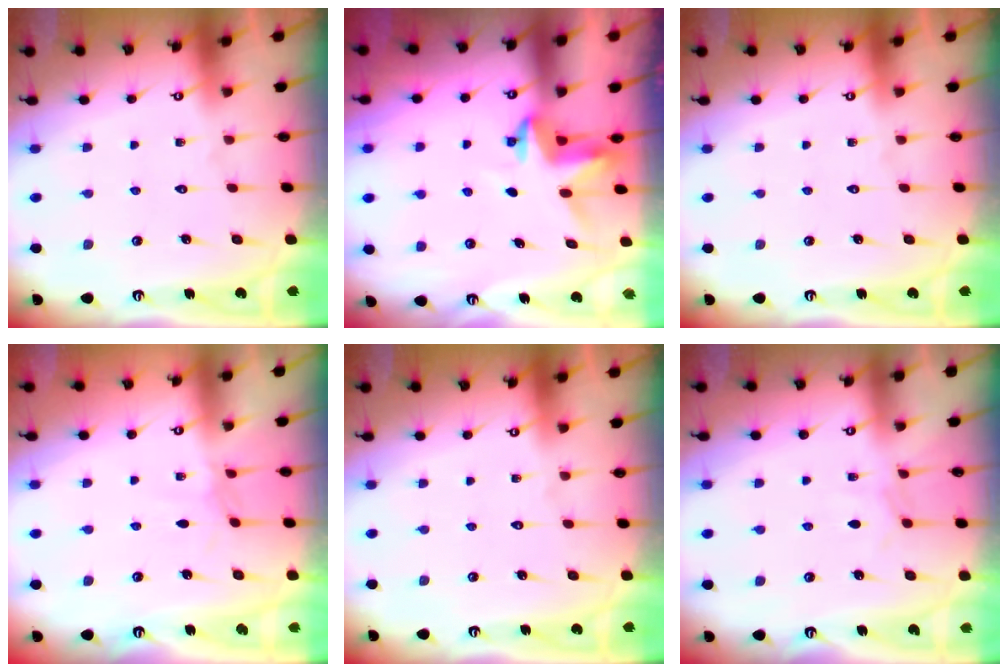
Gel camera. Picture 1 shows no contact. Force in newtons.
{"total": 3.8, "press": 3.8, "slide": 0.3}
{"total": 0.0}
{"total": 1.9, "press": 1.9, "slide": 0.5}
{"total": 0.0}
{"total": 3.0, "press": 2.9, "slide": 0.4}